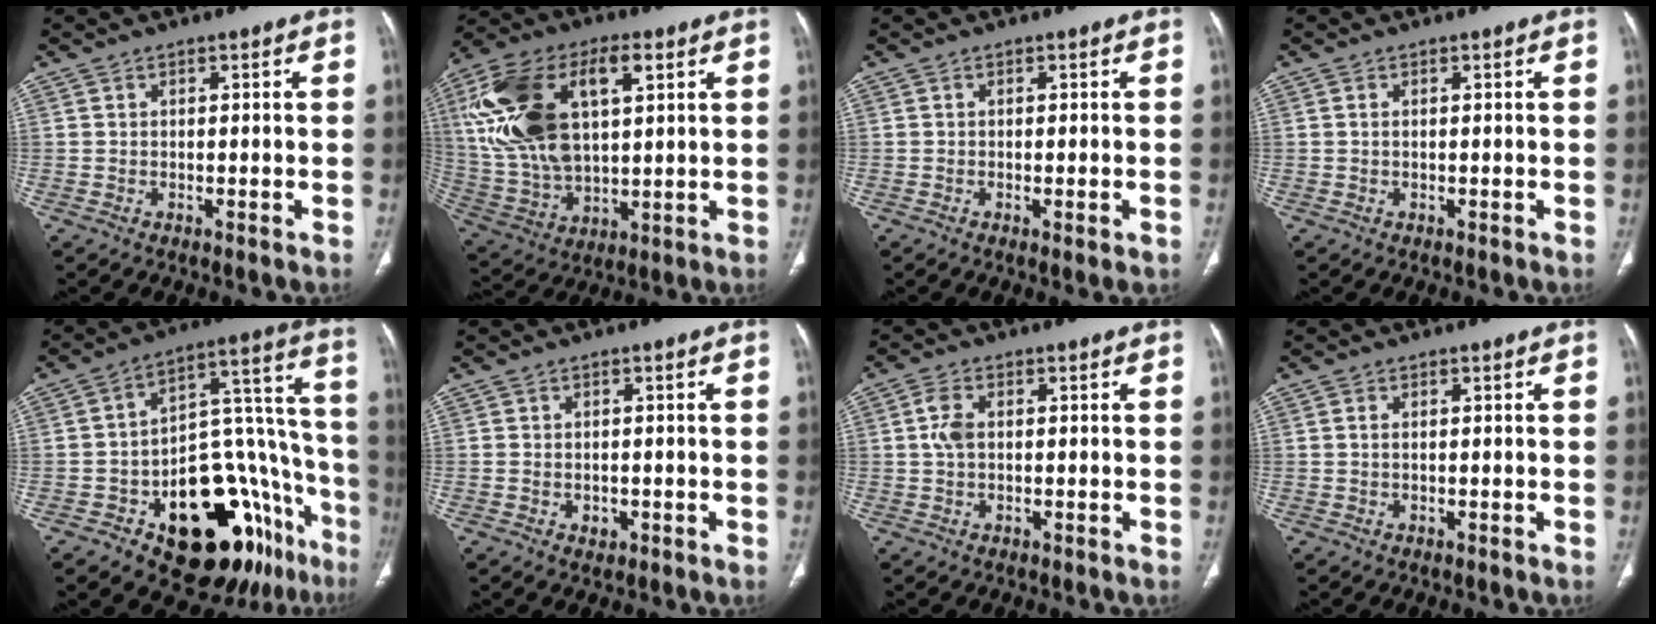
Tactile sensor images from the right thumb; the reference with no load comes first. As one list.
[{"total": 23.6, "force": [6.6, 12.6, 18.8], "torque": [-0.364, 0.000, 0.122]}, {"total": 1.8, "force": [-0.6, 0.3, 1.6], "torque": [-0.027, -0.006, -0.007]}, {"total": 0.6, "force": [0.2, 0.3, 0.5], "torque": [-0.016, 0.005, 0.004]}, {"total": 26.7, "force": [-13.2, 12.9, 19.2], "torque": [-0.160, 0.114, -0.182]}, {"total": 1.8, "force": [-0.6, 1.4, 0.9], "torque": [-0.009, 0.004, -0.002]}, {"total": 3.6, "force": [0.4, 2.1, 2.9], "torque": [-0.071, 0.006, 0.006]}, {"total": 0.9, "force": [0.2, 0.4, 0.7], "torque": [-0.020, 0.005, 0.005]}]